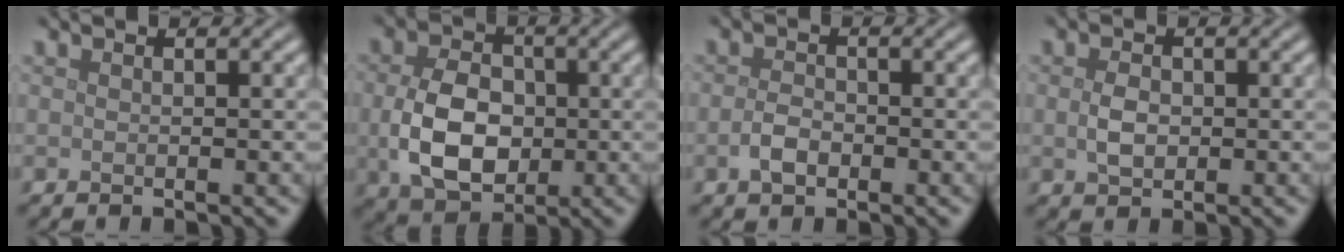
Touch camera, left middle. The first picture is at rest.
{"total": 6.6, "force": [-0.6, 4.7, 4.6], "torque": [-0.104, -0.010, -0.008]}
{"total": 1.9, "force": [-0.7, 1.2, 1.3], "torque": [-0.029, 0.000, -0.018]}
{"total": 2.0, "force": [0.0, 1.4, 1.5], "torque": [-0.032, -0.001, 0.000]}